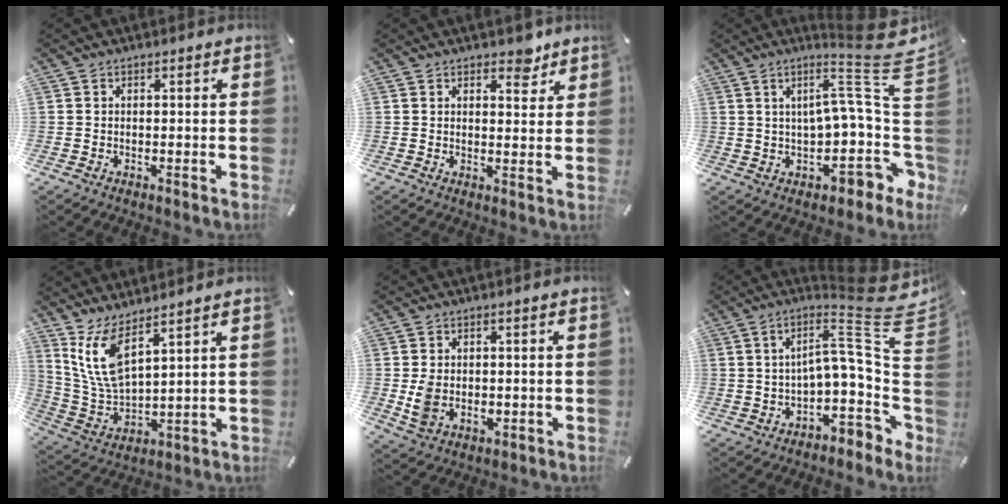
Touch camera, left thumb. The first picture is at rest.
{"total": 4.7, "force": [3.4, 2.8, 1.7], "torque": [-0.003, -0.020, 0.054]}
{"total": 18.1, "force": [3.9, 7.9, 15.8], "torque": [-0.165, -0.067, 0.059]}
{"total": 11.3, "force": [7.2, 4.5, 7.5], "torque": [-0.185, -0.033, 0.133]}
{"total": 6.4, "force": [-0.4, 5.0, 4.0], "torque": [-0.068, -0.008, -0.010]}
{"total": 17.1, "force": [6.1, 7.3, 14.3], "torque": [-0.185, -0.067, 0.103]}